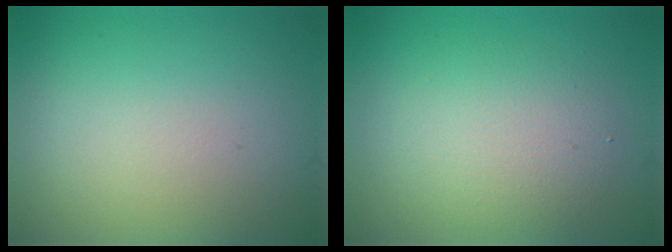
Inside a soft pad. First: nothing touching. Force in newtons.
{"total": 3.4, "press": 3.4, "slide": 0.2}